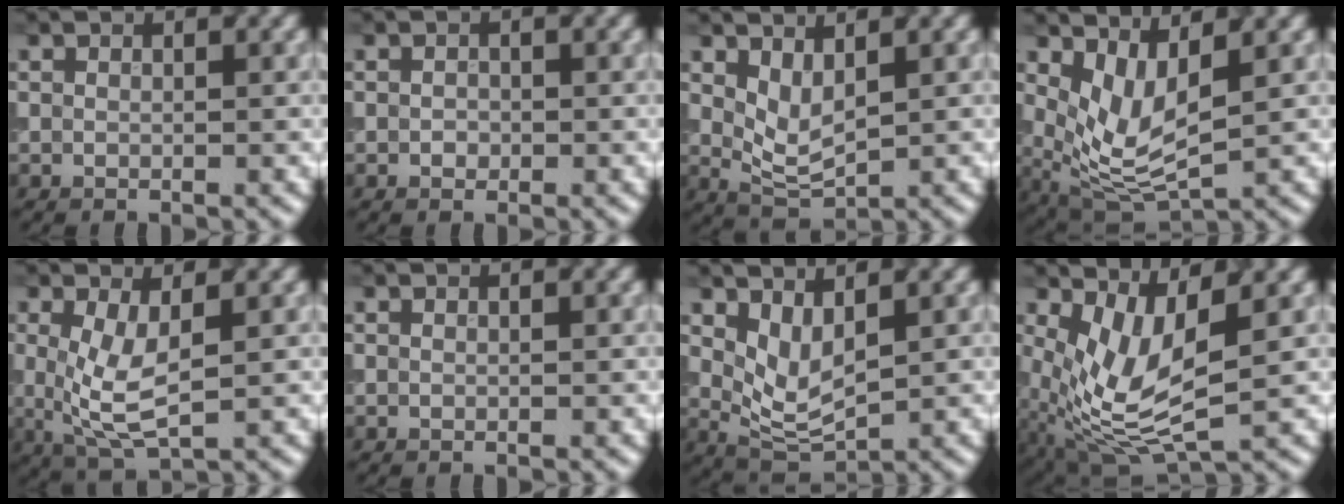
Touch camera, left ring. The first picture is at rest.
{"total": 0.7, "force": [-0.2, 0.6, 0.3], "torque": [-0.003, -0.002, -0.004]}
{"total": 2.8, "force": [1.1, 1.3, 2.2], "torque": [-0.048, -0.009, 0.028]}
{"total": 4.9, "force": [1.4, 2.1, 4.1], "torque": [-0.098, -0.020, 0.035]}
{"total": 4.6, "force": [0.4, 1.7, 4.3], "torque": [-0.098, -0.010, 0.011]}
{"total": 0.0}
{"total": 3.6, "force": [1.4, 1.7, 2.8], "torque": [-0.064, -0.013, 0.032]}
{"total": 6.7, "force": [0.7, 2.8, 6.0], "torque": [-0.148, -0.016, 0.021]}